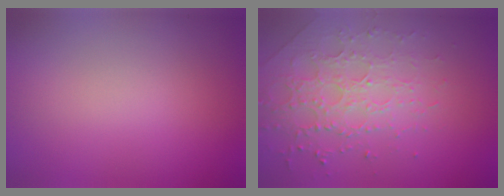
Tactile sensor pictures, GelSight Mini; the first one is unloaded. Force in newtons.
{"total": 3.0, "press": 2.8, "slide": 1.1}